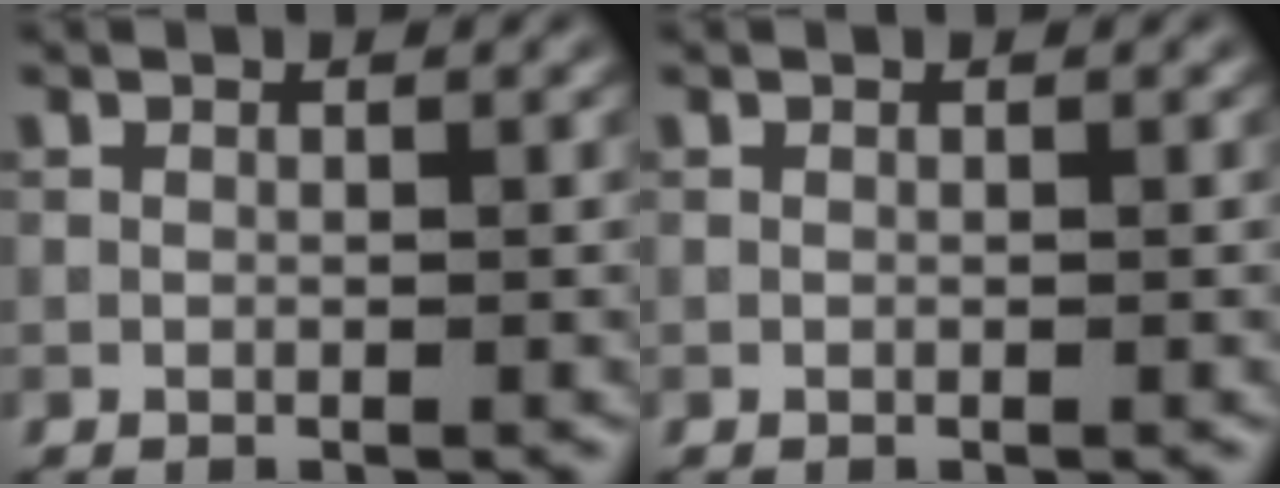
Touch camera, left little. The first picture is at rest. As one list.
[{"total": 0.0}]